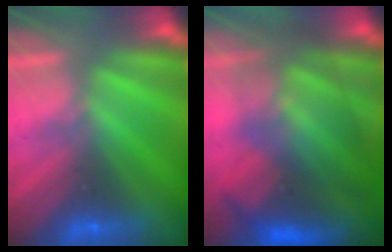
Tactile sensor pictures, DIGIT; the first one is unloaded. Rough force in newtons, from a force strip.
{"total": 7.6}